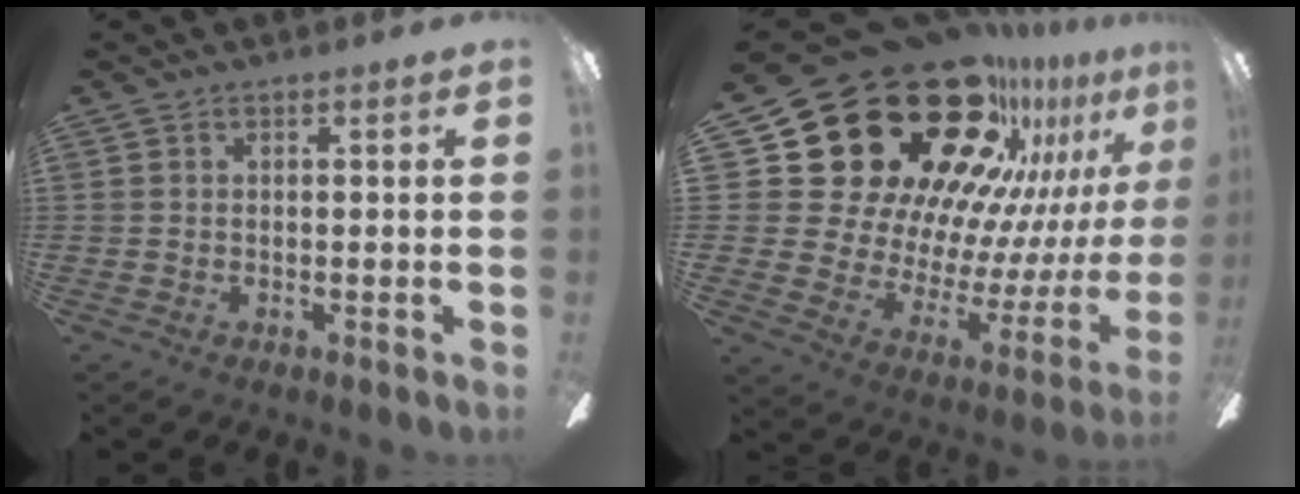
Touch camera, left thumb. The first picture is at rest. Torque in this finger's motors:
{"motor_torque": [1.51, 3.50, 1.39, -1.39, 0.21]}